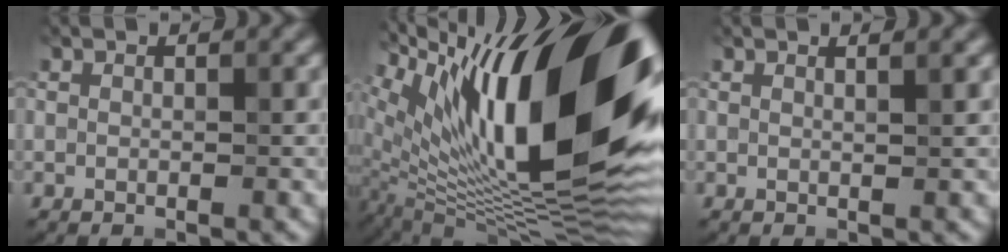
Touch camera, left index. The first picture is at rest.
{"total": 19.7, "force": [6.8, 6.6, 17.3], "torque": [-0.269, 0.029, 0.110]}
{"total": 1.3, "force": [0.8, 0.5, 0.9], "torque": [-0.002, 0.001, 0.003]}